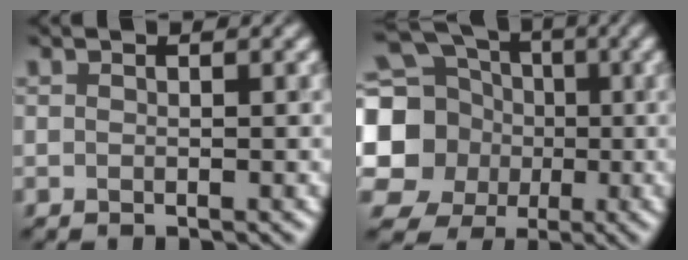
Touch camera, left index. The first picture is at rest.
{"total": 15.6, "force": [-0.3, 14.5, 5.6], "torque": [-0.177, -0.003, -0.040]}